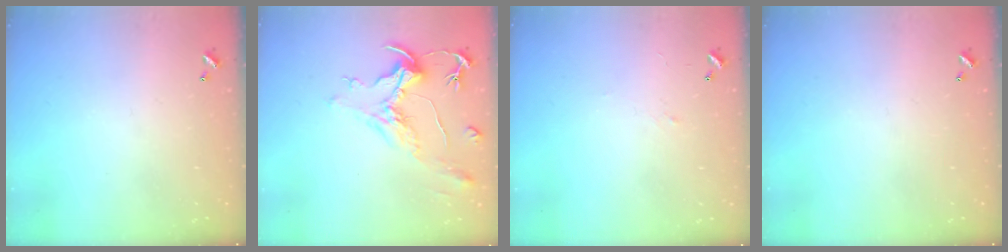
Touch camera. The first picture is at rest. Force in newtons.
{"total": 2.2, "press": 1.7, "slide": 1.3}
{"total": 2.7, "press": 2.6, "slide": 0.4}
{"total": 0.0}